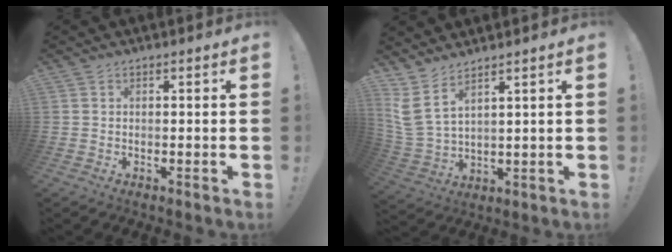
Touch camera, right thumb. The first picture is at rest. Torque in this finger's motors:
{"motor_torque": [-0.03, 0.33, 0.07, 0.18, 0.05]}